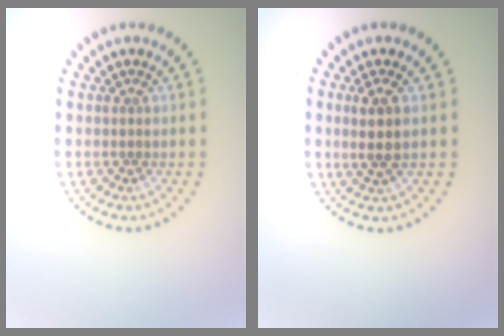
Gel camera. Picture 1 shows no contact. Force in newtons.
{"total": 2.3, "press": 2.1, "slide": 1.0}